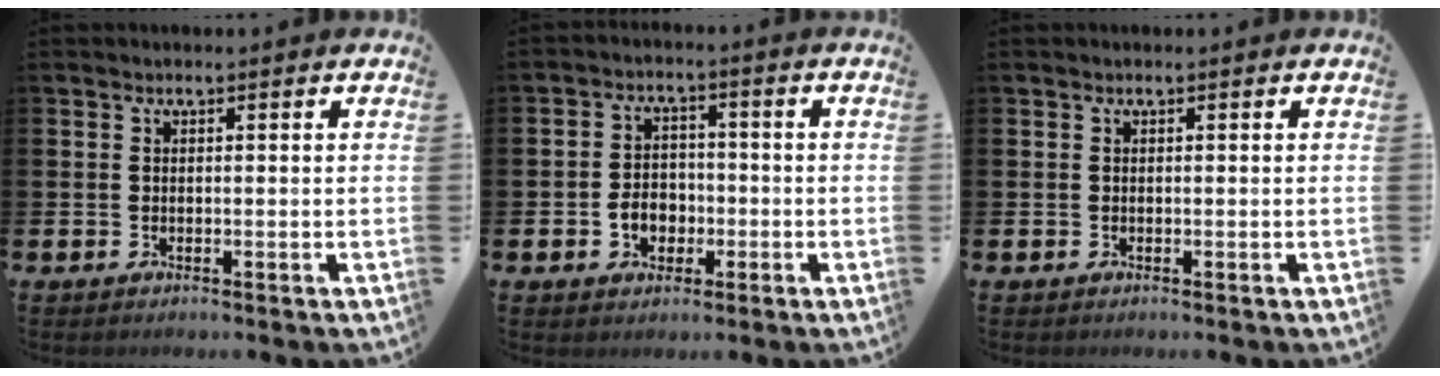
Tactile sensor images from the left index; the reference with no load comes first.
{"total": 4.2, "force": [-1.3, 3.2, 2.3], "torque": [-0.034, 0.001, -0.031]}
{"total": 0.0}